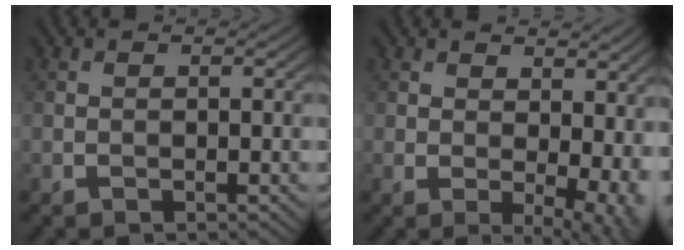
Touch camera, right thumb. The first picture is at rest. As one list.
[{"total": 8.8, "force": [1.4, 4.8, 7.3], "torque": [-0.090, -0.009, 0.043]}]